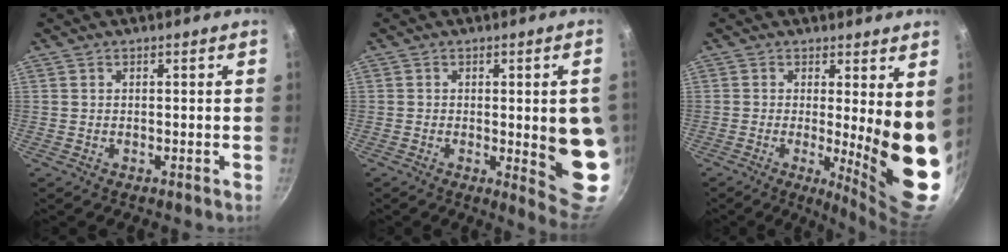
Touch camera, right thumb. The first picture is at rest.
{"total": 11.4, "force": [-0.4, 3.0, 11.0], "torque": [-0.111, -0.015, 0.000]}
{"total": 13.5, "force": [0.2, 3.0, 13.1], "torque": [-0.150, -0.039, 0.010]}